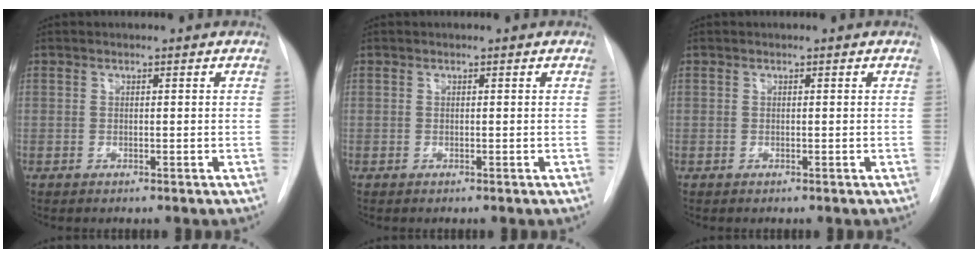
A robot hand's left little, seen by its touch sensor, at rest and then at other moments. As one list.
[{"total": 0.0}, {"total": 0.0}]